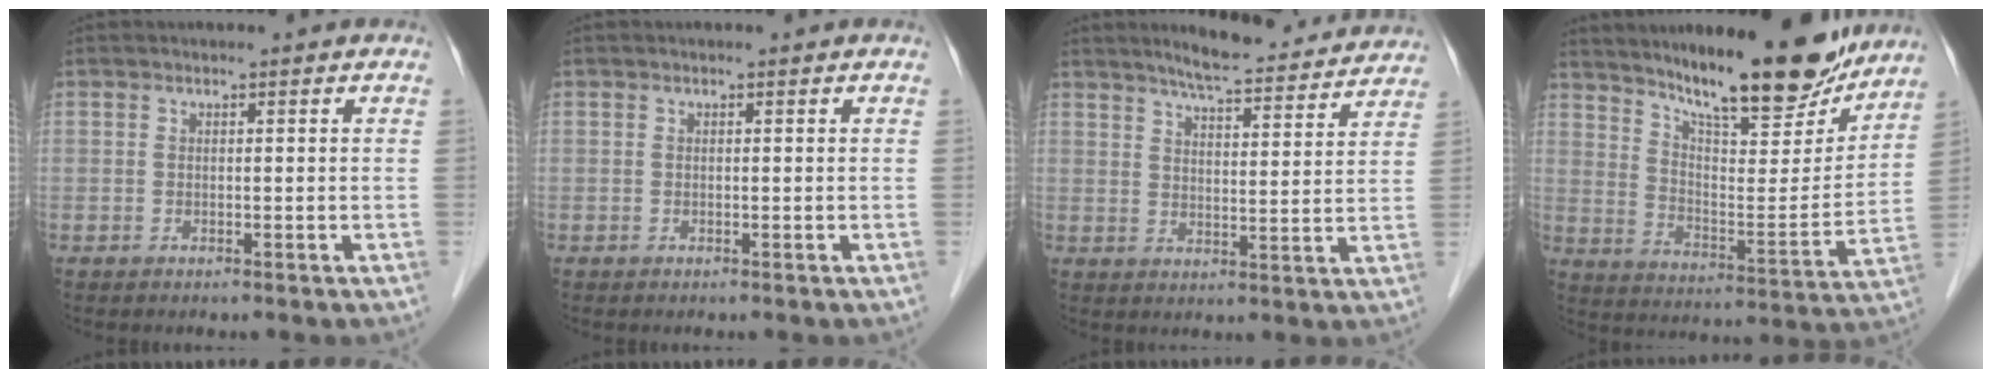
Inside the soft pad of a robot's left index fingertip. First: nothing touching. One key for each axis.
{"total": 0.0}
{"total": 14.2, "fx": 13.0, "fy": 1.9, "fz": 5.3, "tx": -0.070, "ty": -0.002, "tz": 0.165}
{"total": 20.0, "fx": 16.6, "fy": 3.1, "fz": 10.8, "tx": -0.166, "ty": -0.025, "tz": 0.254}